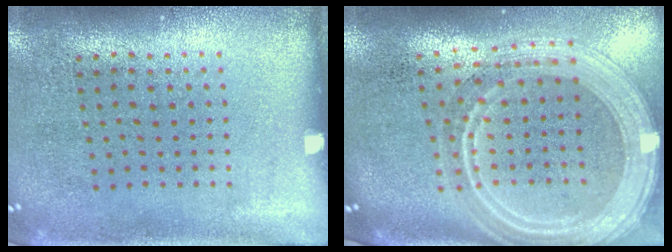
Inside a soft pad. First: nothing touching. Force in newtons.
{"total": 3.0, "press": 2.4, "slide": 1.7}